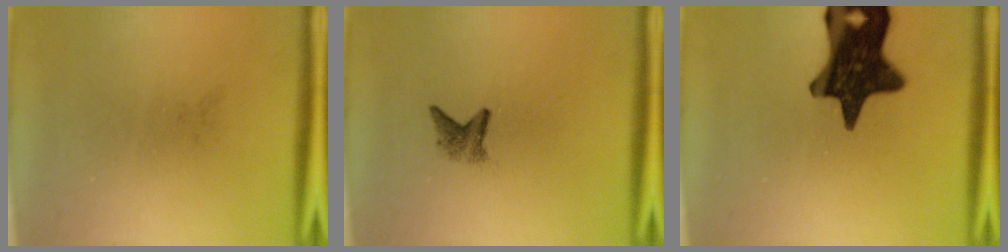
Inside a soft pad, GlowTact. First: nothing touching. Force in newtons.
{"total": 2.0}
{"total": 15.6}